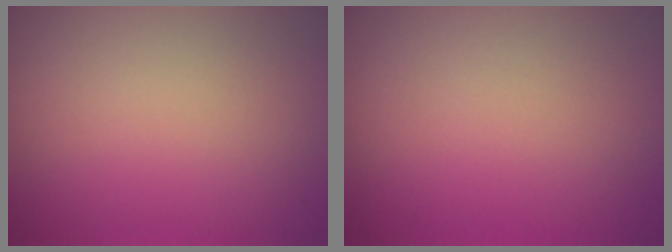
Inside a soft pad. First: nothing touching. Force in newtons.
{"total": 0.0}